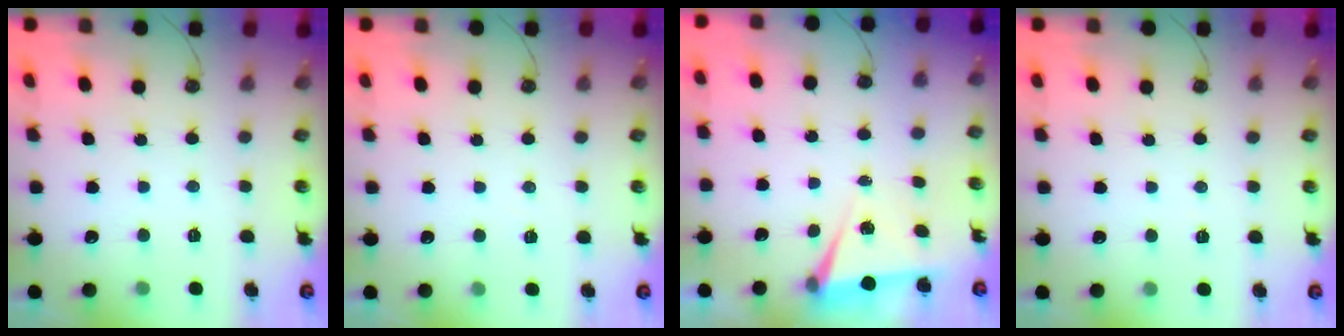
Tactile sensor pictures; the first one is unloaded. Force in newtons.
{"total": 3.4, "press": 2.6, "slide": 2.1}
{"total": 5.4, "press": 2.9, "slide": 4.5}
{"total": 2.5, "press": 1.7, "slide": 1.8}